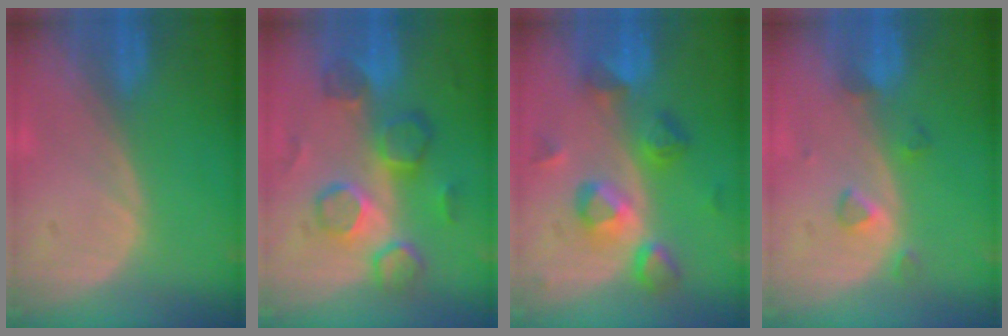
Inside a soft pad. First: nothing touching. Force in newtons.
{"total": 8.8, "press": 8.4, "slide": 2.6}
{"total": 7.6, "press": 7.5, "slide": 0.6}
{"total": 3.0, "press": 2.8, "slide": 0.9}